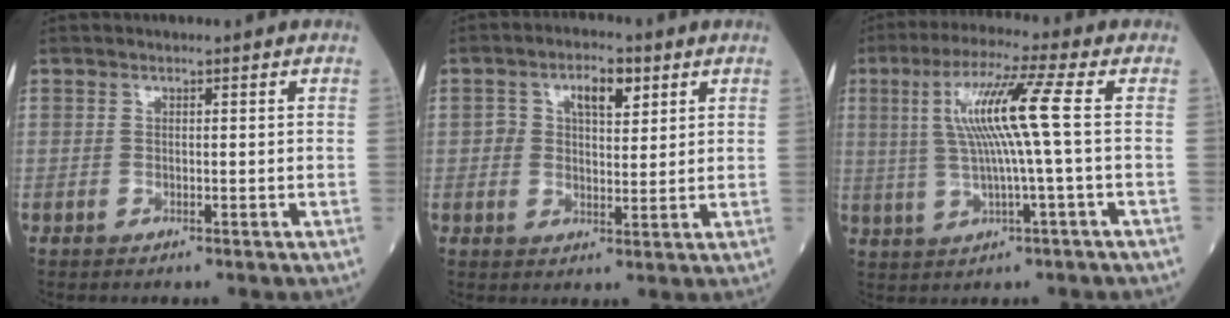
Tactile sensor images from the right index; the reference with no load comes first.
{"total": 5.5, "force": [2.2, 2.7, 4.2], "torque": [-0.069, 0.016, 0.037]}
{"total": 10.1, "force": [1.4, -1.0, 10.0], "torque": [-0.195, 0.013, 0.027]}